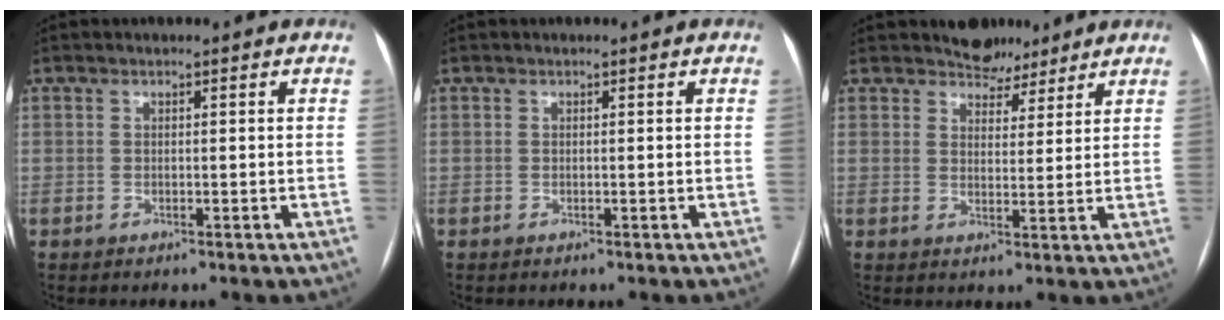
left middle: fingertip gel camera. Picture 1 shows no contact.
{"total": 0.0}
{"total": 4.6, "force": [4.1, 2.3, 0.2], "torque": [-0.001, 0.000, 0.059]}